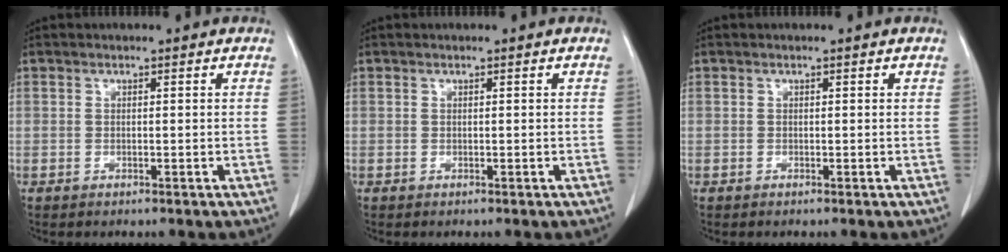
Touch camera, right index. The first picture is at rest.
{"total": 0.0}
{"total": 0.0}